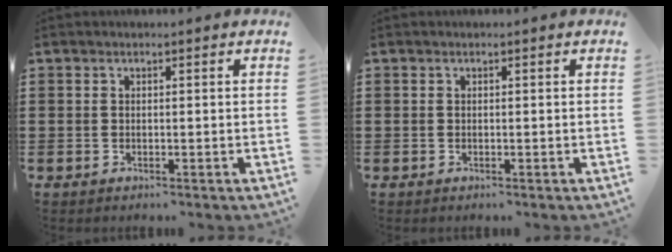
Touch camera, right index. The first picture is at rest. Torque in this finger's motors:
{"motor_torque": [1.07, 1.07, 0.00, 0.00]}